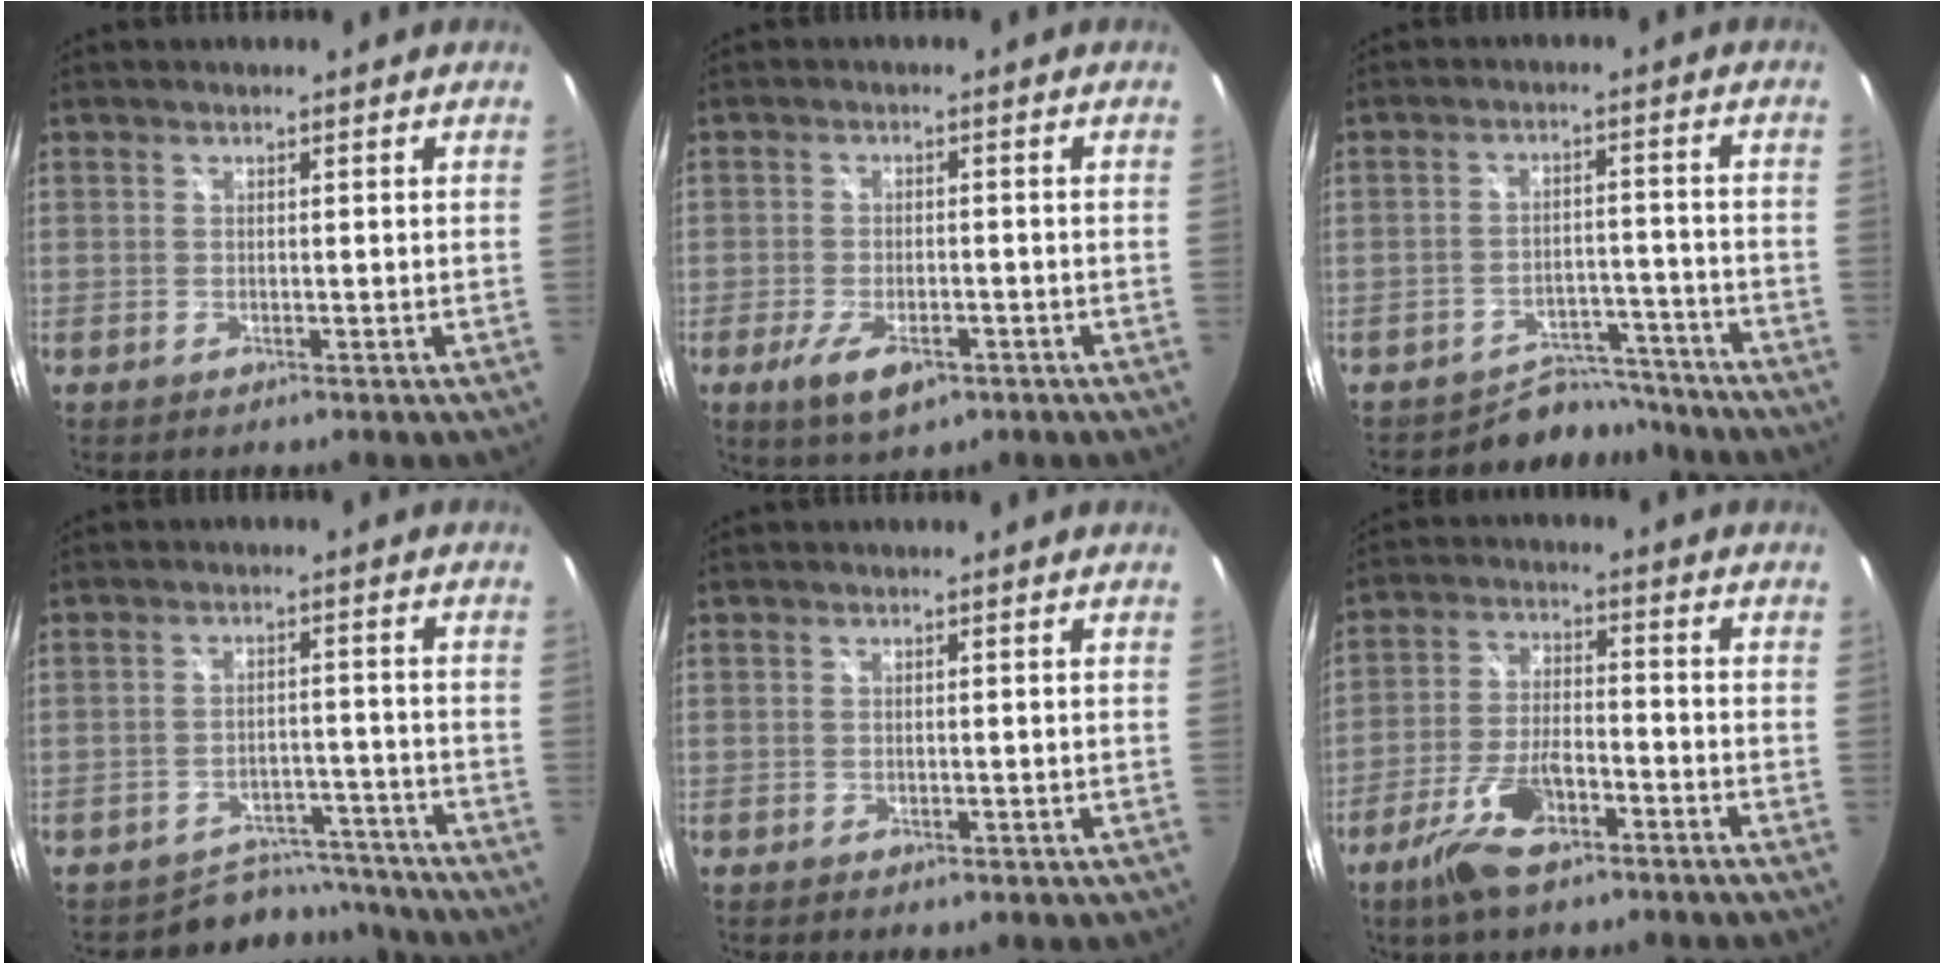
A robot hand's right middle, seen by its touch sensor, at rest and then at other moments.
{"total": 7.0, "force": [-3.6, 3.0, 5.2], "torque": [-0.116, -0.017, -0.059]}
{"total": 7.6, "force": [-6.9, 3.0, -0.1], "torque": [-0.002, 0.022, -0.100]}
{"total": 9.5, "force": [-8.8, 3.7, 0.0], "torque": [-0.003, 0.033, -0.117]}
{"total": 1.0, "force": [-0.3, 0.8, 0.5], "torque": [-0.007, -0.003, -0.005]}
{"total": 10.5, "force": [-6.9, 3.4, 7.2], "torque": [-0.157, -0.007, -0.128]}